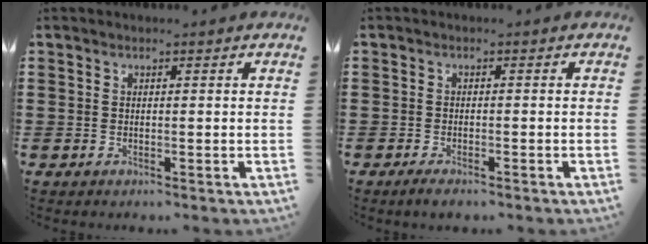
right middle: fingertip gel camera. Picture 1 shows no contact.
{"total": 1.4, "force": [-1.2, 0.2, 0.6], "torque": [-0.012, 0.000, -0.023]}